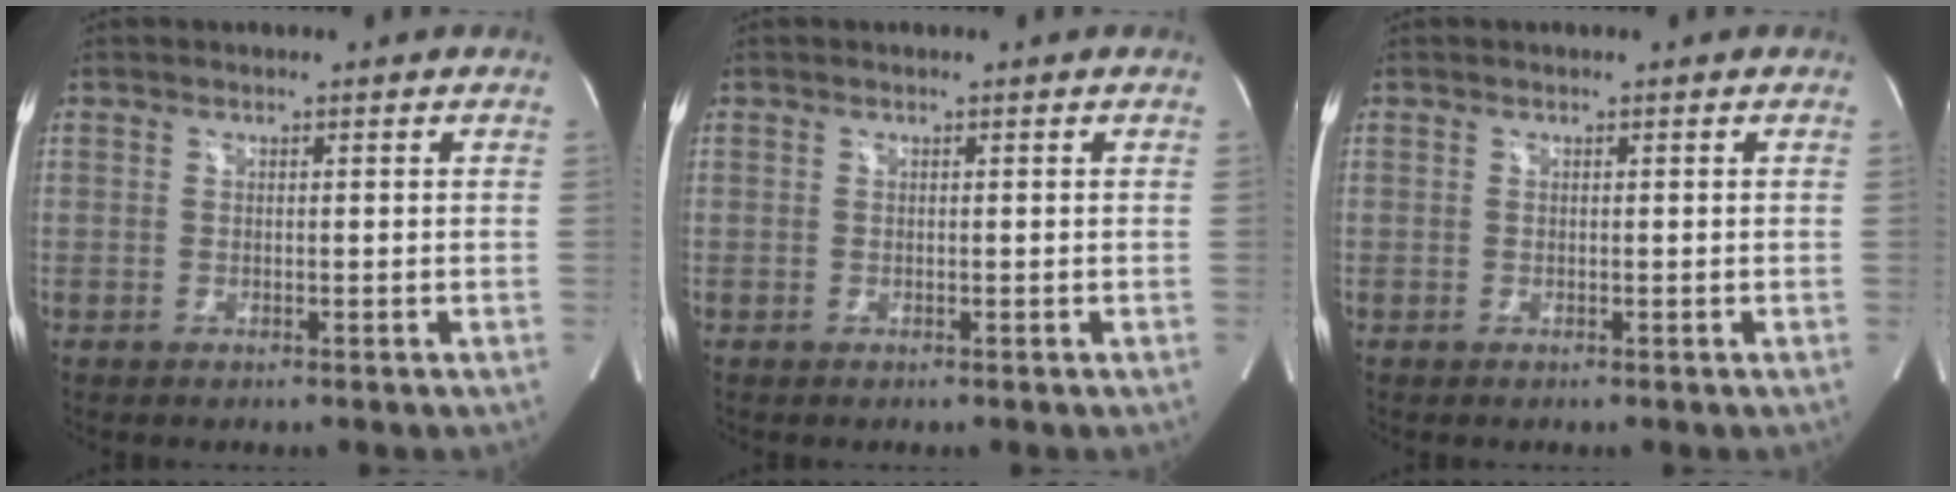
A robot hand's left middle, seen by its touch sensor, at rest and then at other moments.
{"total": 0.0}
{"total": 0.0}